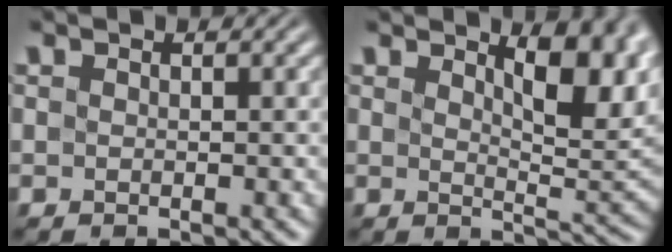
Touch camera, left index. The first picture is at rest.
{"total": 7.2, "force": [3.1, 2.4, 6.0], "torque": [-0.079, 0.003, 0.050]}